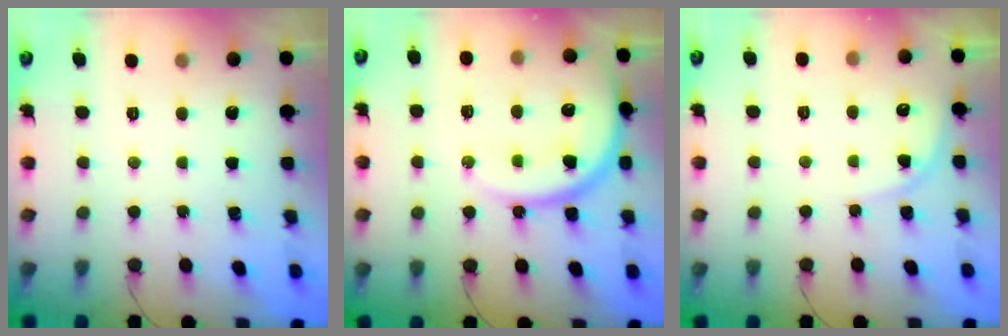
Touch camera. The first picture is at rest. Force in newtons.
{"total": 17.0, "press": 16.9, "slide": 1.8}
{"total": 6.7, "press": 6.7, "slide": 0.3}